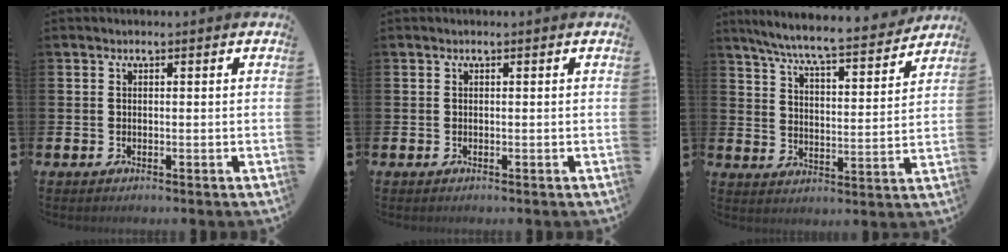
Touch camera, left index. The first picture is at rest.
{"total": 0.0}
{"total": 7.6, "force": [7.0, 0.3, 2.9], "torque": [-0.076, -0.053, 0.116]}